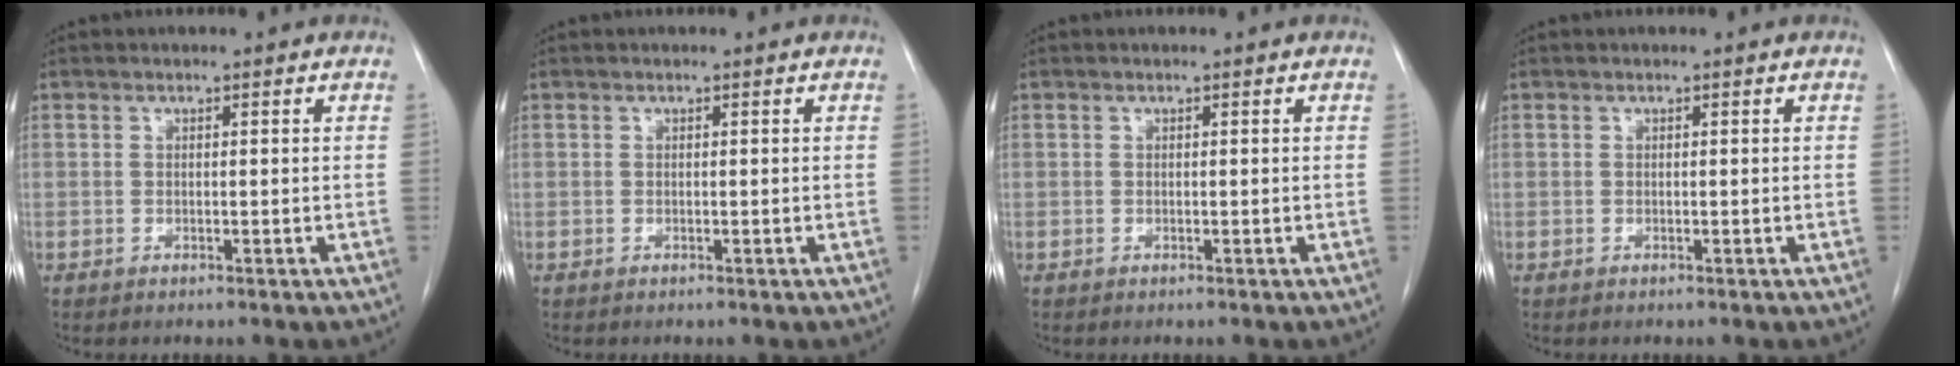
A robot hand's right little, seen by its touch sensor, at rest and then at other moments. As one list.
[{"total": 0.0}, {"total": 0.0}, {"total": 0.0}]